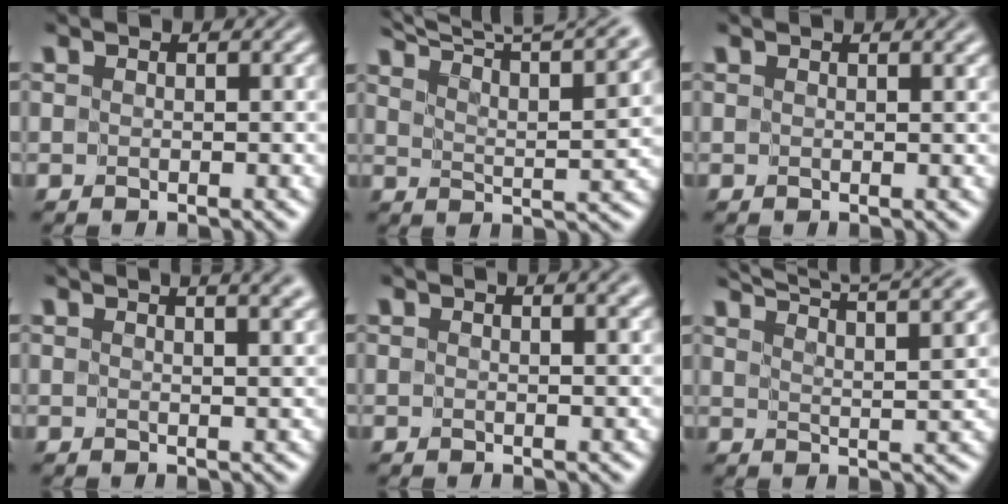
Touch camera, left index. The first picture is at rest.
{"total": 12.4, "force": [10.6, 2.7, 5.9], "torque": [-0.103, 0.018, 0.124]}
{"total": 3.1, "force": [2.0, 1.4, 2.0], "torque": [-0.009, 0.028, 0.006]}
{"total": 8.1, "force": [5.2, 3.4, 5.2], "torque": [-0.025, 0.052, 0.038]}
{"total": 5.6, "force": [3.5, 2.4, 3.6], "torque": [-0.010, 0.044, 0.019]}
{"total": 11.8, "force": [9.4, 3.2, 6.3], "torque": [-0.092, 0.032, 0.103]}